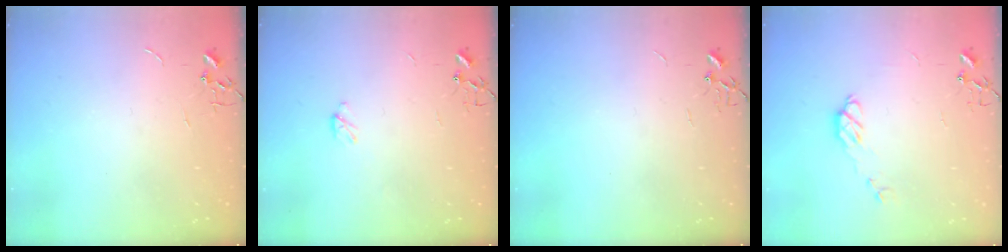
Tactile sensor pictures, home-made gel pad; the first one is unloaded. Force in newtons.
{"total": 3.2, "press": 3.2, "slide": 0.3}
{"total": 0.0}
{"total": 7.1, "press": 7.1, "slide": 0.5}